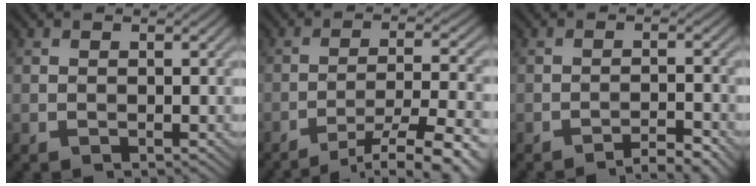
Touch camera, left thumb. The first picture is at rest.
{"total": 11.7, "force": [-8.5, 2.2, 7.6], "torque": [-0.124, 0.002, -0.120]}
{"total": 3.5, "force": [-2.8, 0.3, 2.1], "torque": [-0.030, 0.011, -0.049]}